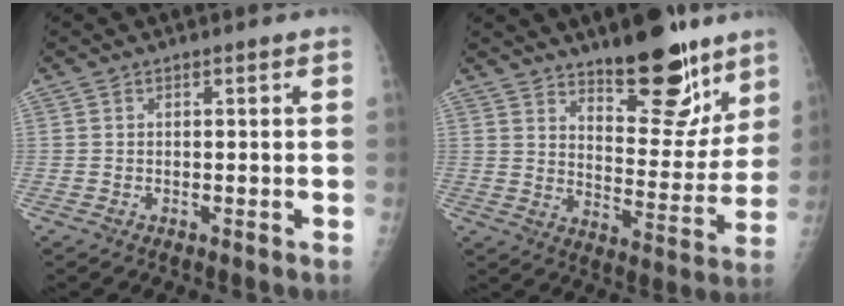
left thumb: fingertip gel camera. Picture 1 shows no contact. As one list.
[{"total": 16.6, "force": [11.7, 6.3, 9.9], "torque": [-0.081, -0.090, 0.177]}]